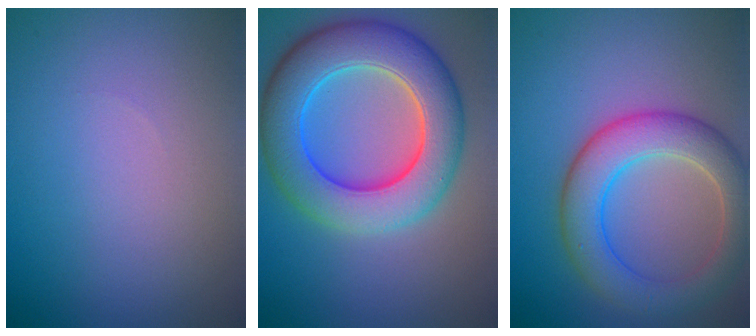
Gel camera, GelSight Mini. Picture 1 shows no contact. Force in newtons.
{"total": 9.7, "press": 9.7, "slide": 0.5}
{"total": 6.3, "press": 6.3, "slide": 0.3}